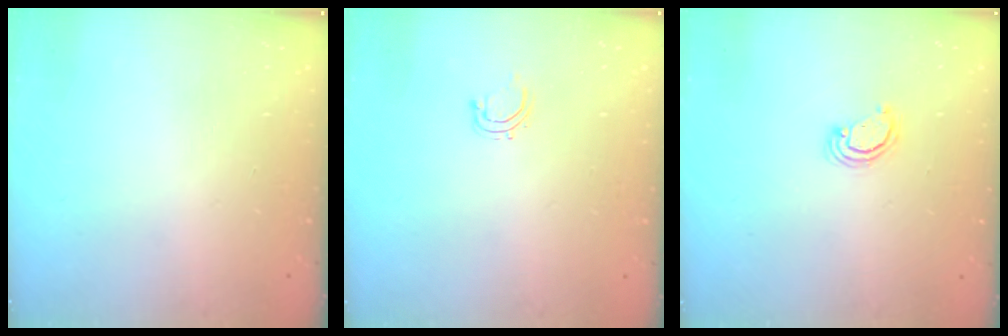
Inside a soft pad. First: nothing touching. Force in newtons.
{"total": 2.8, "press": 2.8, "slide": 0.5}
{"total": 2.3, "press": 2.3, "slide": 0.3}